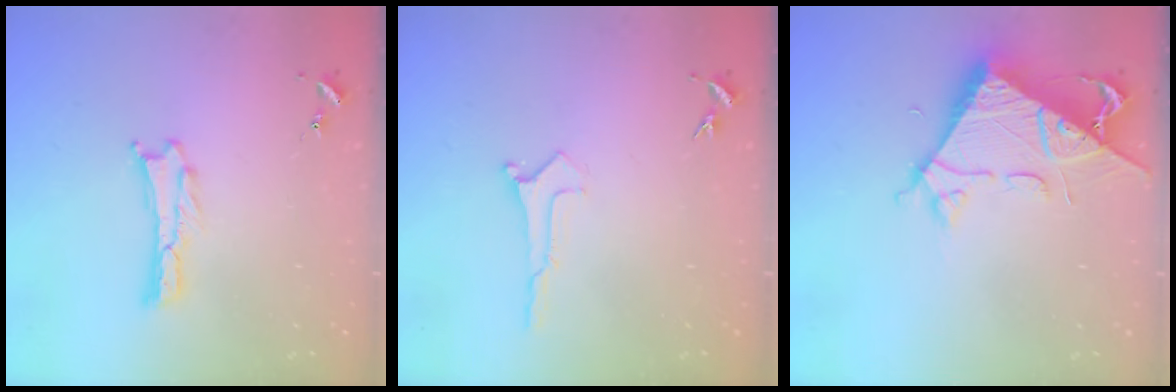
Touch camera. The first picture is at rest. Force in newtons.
{"total": 0.0}
{"total": 8.4, "press": 8.3, "slide": 0.8}